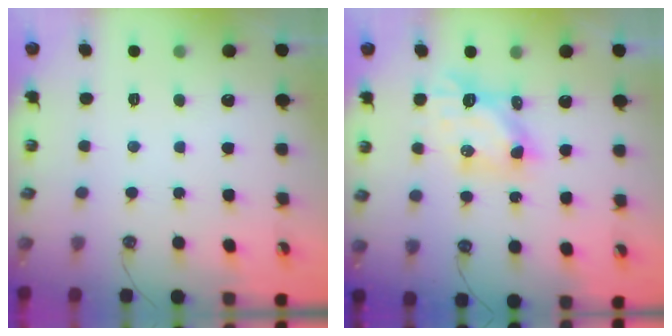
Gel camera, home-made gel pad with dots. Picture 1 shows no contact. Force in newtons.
{"total": 6.6, "press": 6.6, "slide": 0.1}